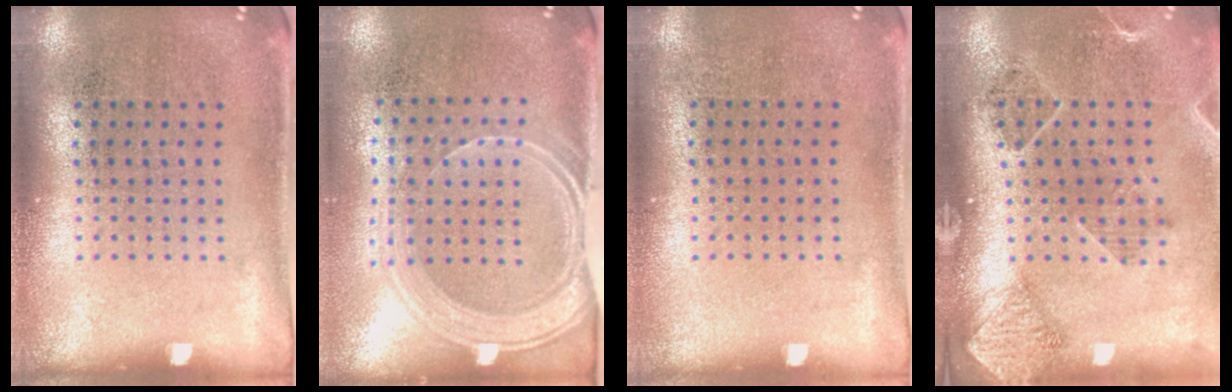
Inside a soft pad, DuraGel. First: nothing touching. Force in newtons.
{"total": 1.9, "press": 1.7, "slide": 0.9}
{"total": 0.0}
{"total": 1.5, "press": 1.5, "slide": 0.2}